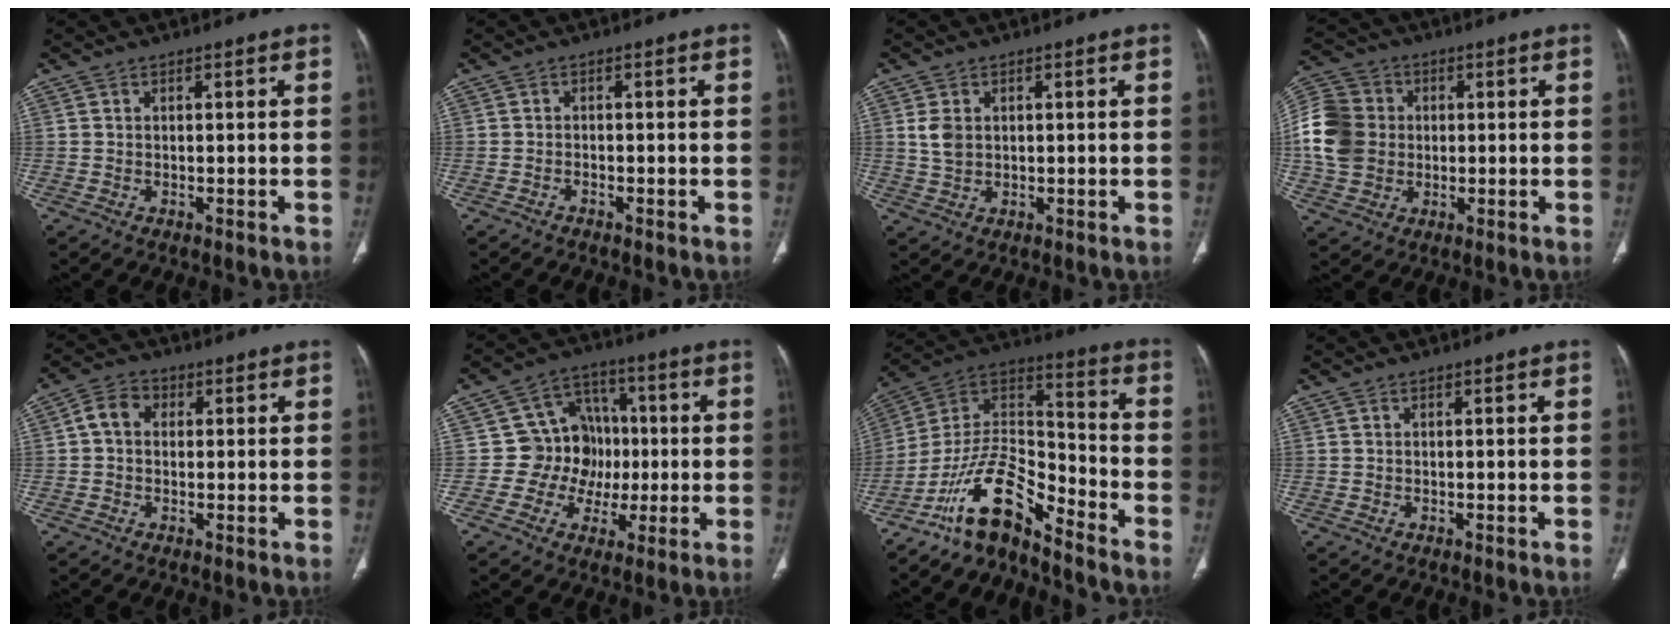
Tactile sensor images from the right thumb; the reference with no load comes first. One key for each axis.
{"total": 0.6, "fx": -0.6, "fy": 0.1, "fz": 0.0, "tx": -0.002, "ty": 0.004, "tz": -0.013}
{"total": 3.4, "fx": 0.7, "fy": 2.5, "fz": 2.2, "tx": -0.039, "ty": 0.001, "tz": 0.018}
{"total": 13.3, "fx": 0.2, "fy": 11.2, "fz": 7.1, "tx": -0.145, "ty": 0.019, "tz": 0.000}
{"total": 4.4, "fx": 0.6, "fy": 3.5, "fz": 2.7, "tx": -0.039, "ty": 0.014, "tz": 0.005}
{"total": 11.1, "fx": -0.5, "fy": 10.1, "fz": 4.5, "tx": -0.003, "ty": 0.028, "tz": -0.011}
{"total": 13.9, "fx": -10.8, "fy": 4.4, "fz": 7.7, "tx": -0.129, "ty": 0.102, "tz": -0.207}
{"total": 0.0}